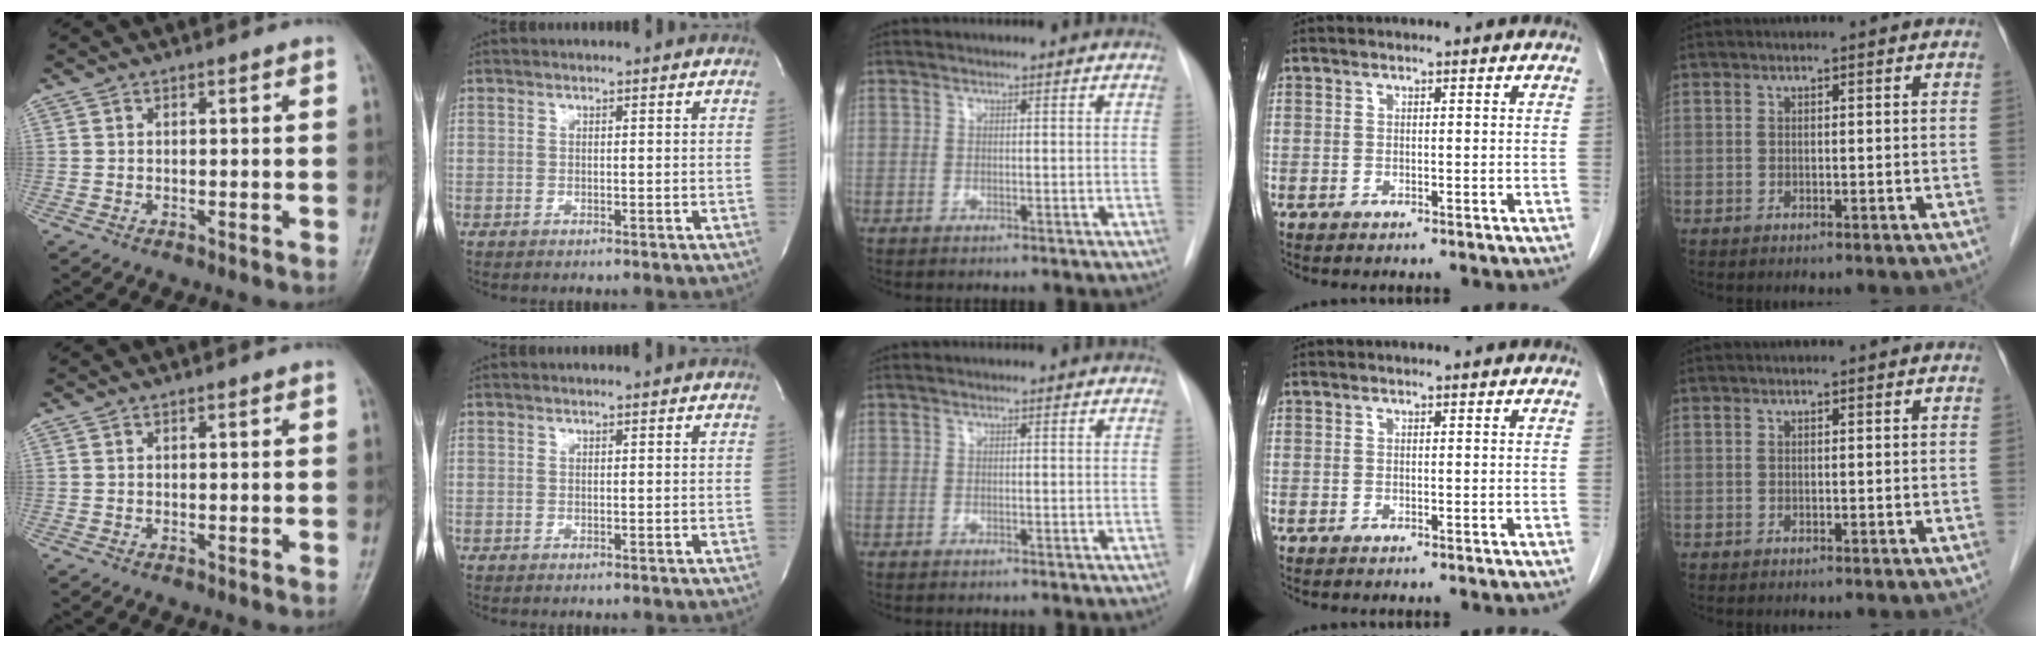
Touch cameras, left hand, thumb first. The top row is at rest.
{}